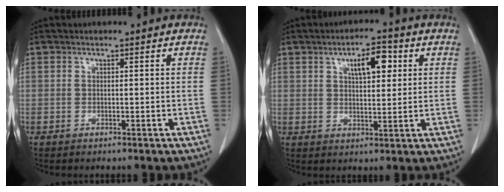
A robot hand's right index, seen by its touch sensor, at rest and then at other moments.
{"total": 6.5, "force": [2.6, 2.3, 5.5], "torque": [-0.088, 0.009, 0.043]}